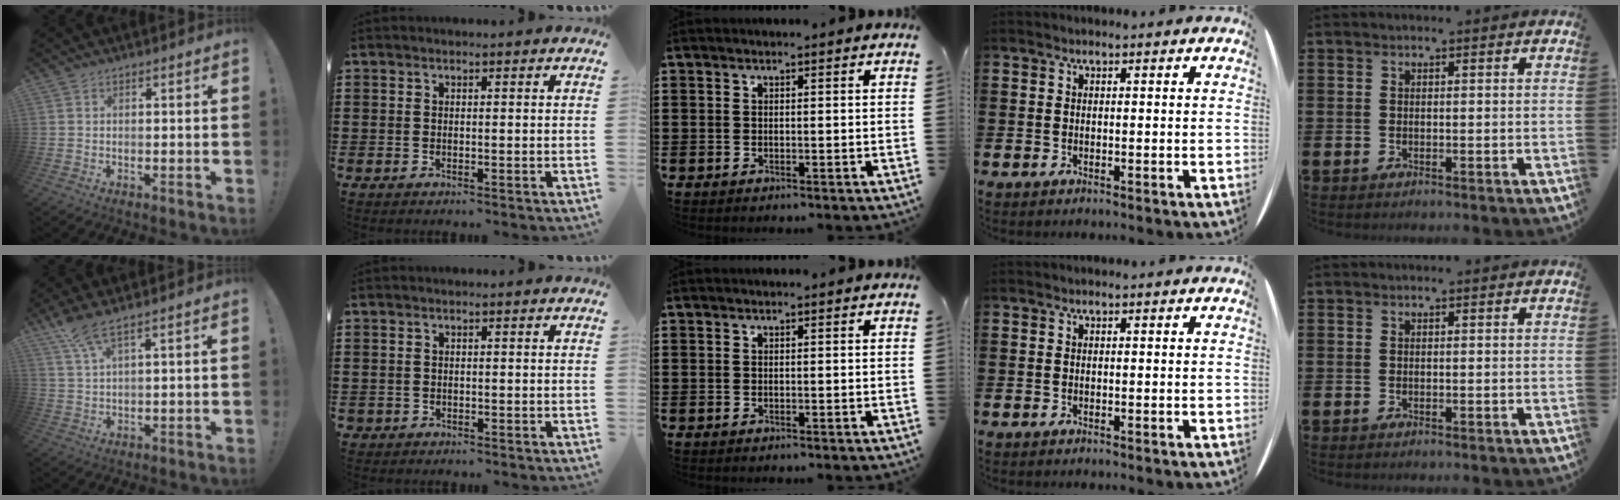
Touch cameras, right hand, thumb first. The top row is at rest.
{"thumb": {"total": 5.8, "force": [4.3, 0.3, 3.9], "torque": [-0.083, -0.016, 0.077]}, "index": {"total": 0.6, "force": [-0.3, 0.5, -0.1], "torque": [0.000, 0.004, -0.008]}}